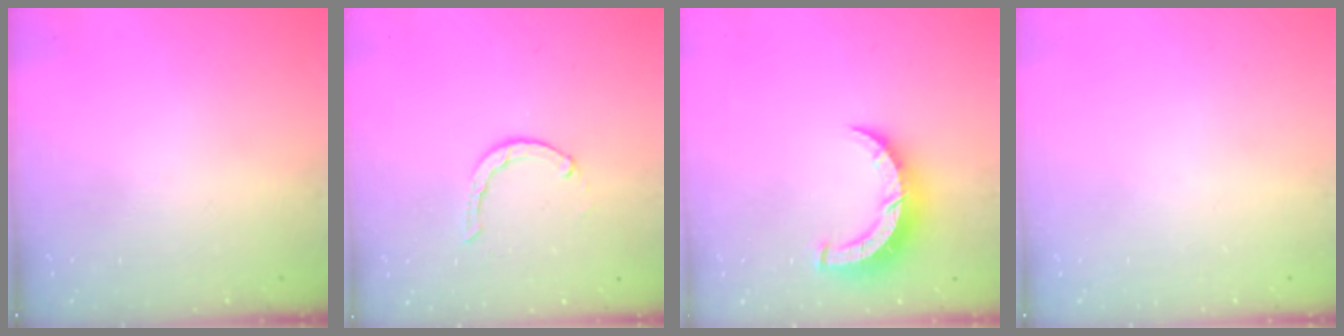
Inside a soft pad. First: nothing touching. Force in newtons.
{"total": 2.1, "press": 2.1, "slide": 0.3}
{"total": 8.6, "press": 8.5, "slide": 0.7}
{"total": 0.0}